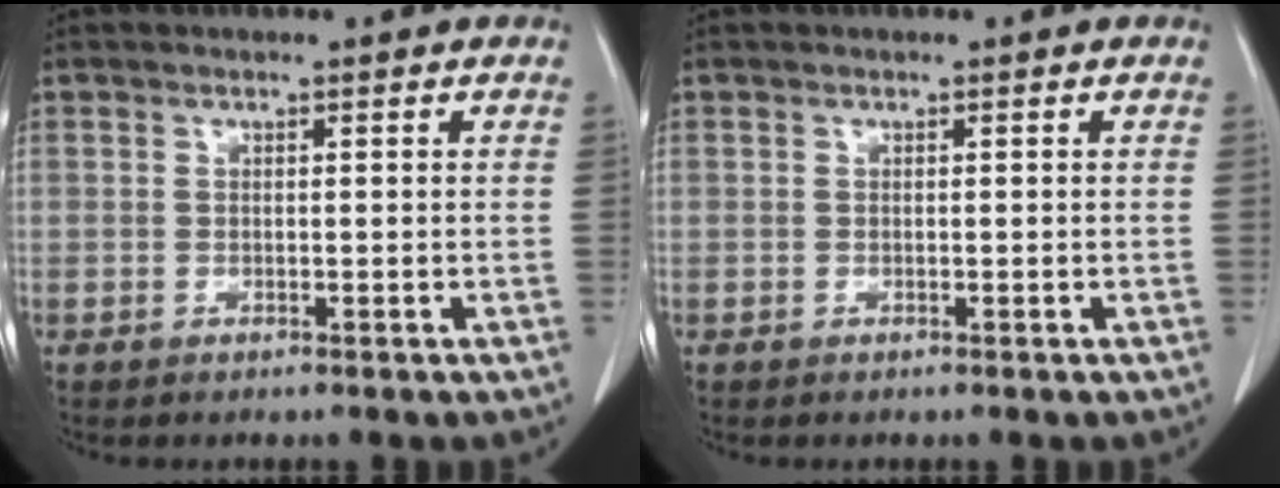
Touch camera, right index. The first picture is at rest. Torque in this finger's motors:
{"motor_torque": [-0.03, 0.03, -0.02, 0.00]}